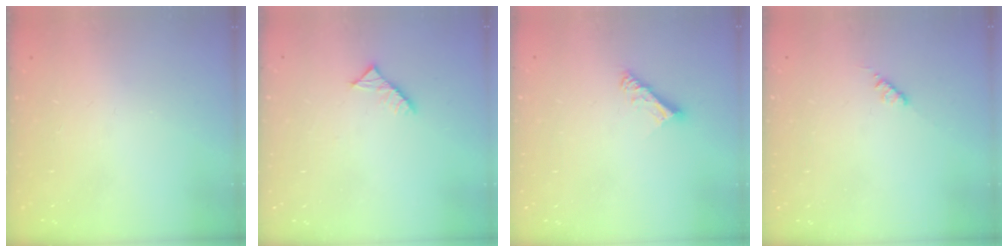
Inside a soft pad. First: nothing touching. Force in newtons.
{"total": 3.3, "press": 3.2, "slide": 0.4}
{"total": 6.7, "press": 6.7, "slide": 0.6}
{"total": 2.8, "press": 2.8, "slide": 0.4}